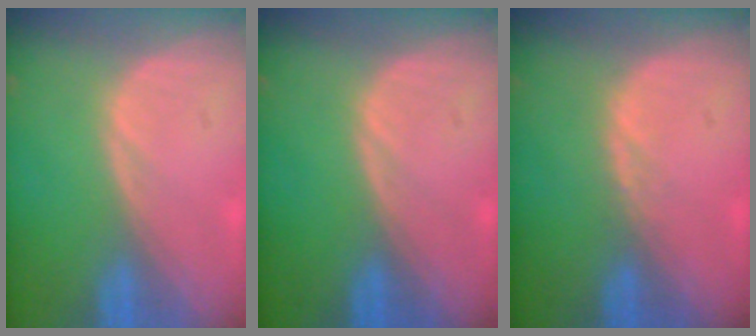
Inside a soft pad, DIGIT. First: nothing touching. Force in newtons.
{"total": 0.0}
{"total": 0.8, "press": 0.8, "slide": 0.3}